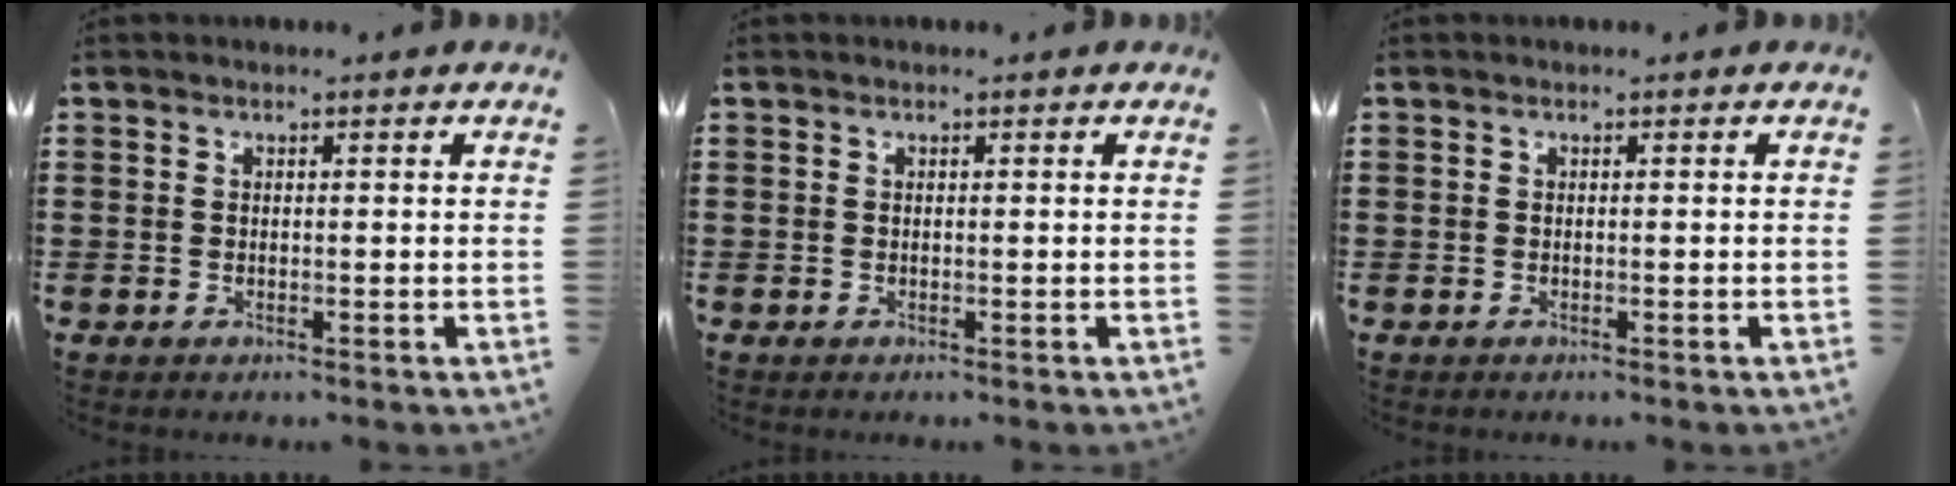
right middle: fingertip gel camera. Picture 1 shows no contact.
{"total": 0.0}
{"total": 0.0}